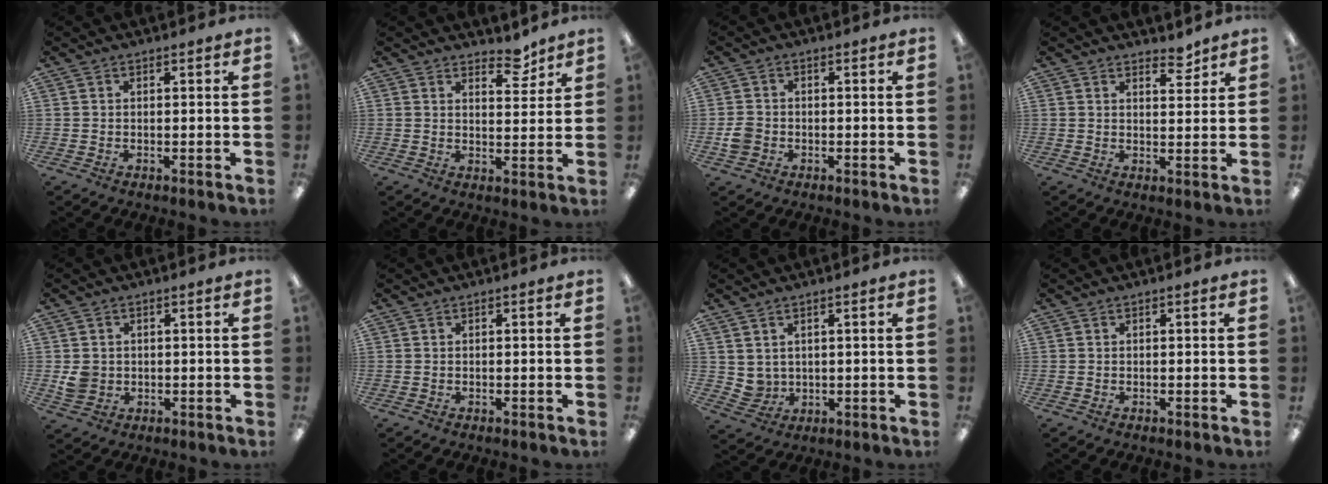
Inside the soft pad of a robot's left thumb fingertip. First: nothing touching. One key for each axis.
{"total": 6.1, "fx": 4.9, "fy": 2.5, "fz": 2.6, "tx": -0.014, "ty": -0.037, "tz": 0.081}
{"total": 3.6, "fx": -1.0, "fy": 3.0, "fz": 1.6, "tx": -0.017, "ty": 0.005, "tz": -0.020}
{"total": 4.1, "fx": 3.6, "fy": 1.5, "fz": 1.4, "tx": -0.001, "ty": -0.025, "tz": 0.059}
{"total": 3.9, "fx": 0.3, "fy": 3.7, "fz": 1.4, "tx": -0.013, "ty": 0.003, "tz": 0.006}
{"total": 0.0}
{"total": 1.2, "fx": 0.9, "fy": 0.8, "fz": 0.2, "tx": 0.003, "ty": -0.002, "tz": 0.014}
{"total": 0.0}